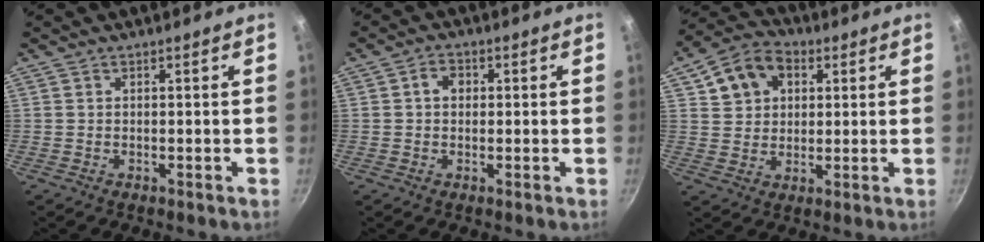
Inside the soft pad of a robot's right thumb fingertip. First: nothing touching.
{"total": 2.9, "force": [0.4, 2.3, 1.7], "torque": [-0.015, 0.006, 0.003]}
{"total": 10.8, "force": [4.0, 8.4, 5.6], "torque": [-0.081, 0.012, 0.059]}